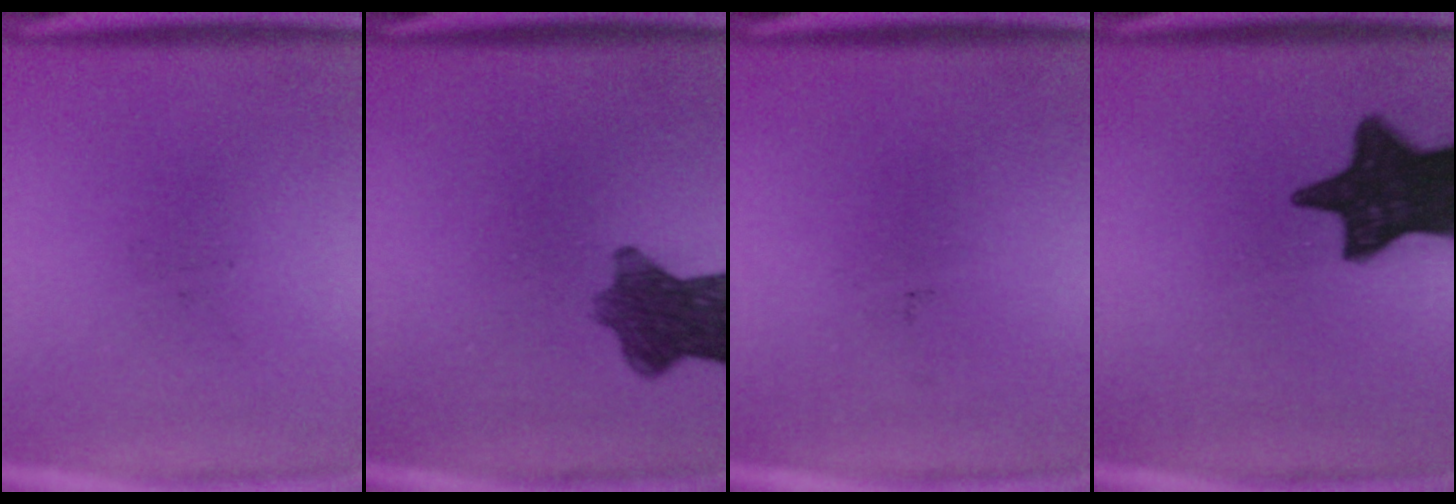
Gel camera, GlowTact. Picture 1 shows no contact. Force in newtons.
{"total": 8.4}
{"total": 0.0}
{"total": 16.3}